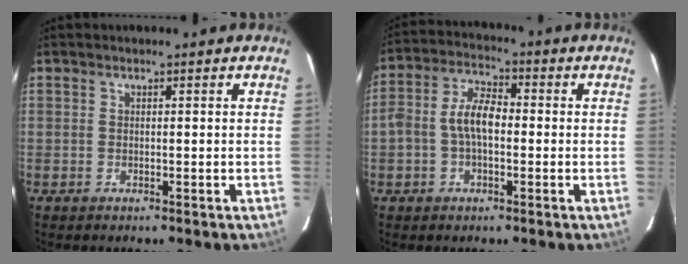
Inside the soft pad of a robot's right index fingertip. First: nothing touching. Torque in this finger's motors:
{"motor_torque": [0.31, -0.10, 0.25, 0.11]}